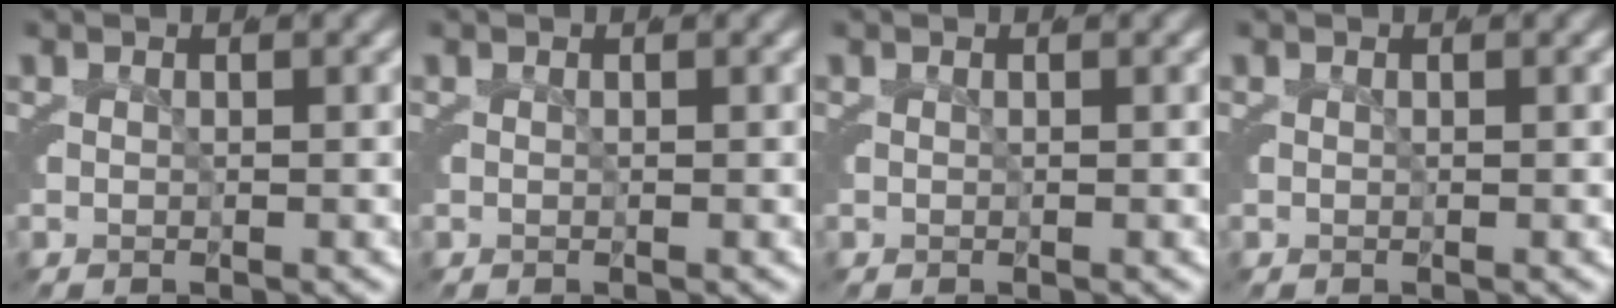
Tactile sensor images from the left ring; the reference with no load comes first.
{"total": 0.0}
{"total": 0.0}
{"total": 0.0}